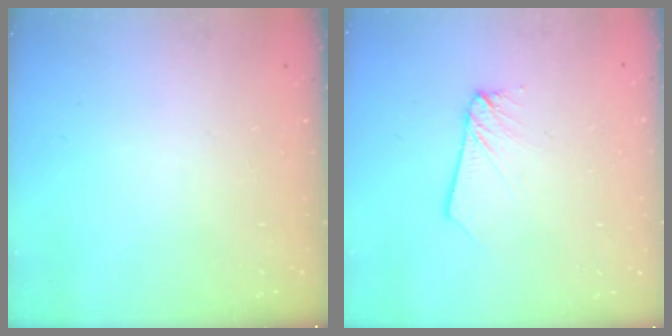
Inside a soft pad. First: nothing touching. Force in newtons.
{"total": 2.2, "press": 2.2, "slide": 0.2}